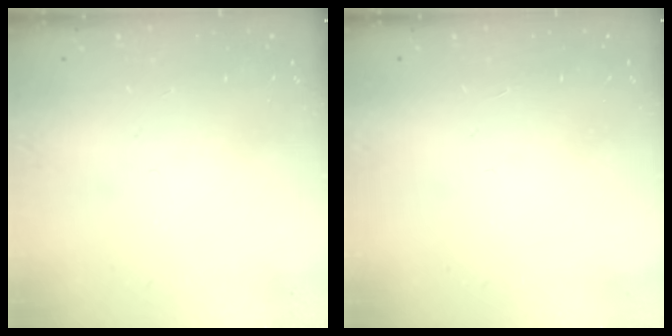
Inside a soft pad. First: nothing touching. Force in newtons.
{"total": 1.7, "press": 1.6, "slide": 0.1}